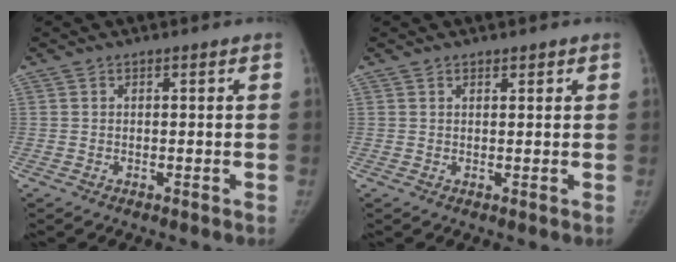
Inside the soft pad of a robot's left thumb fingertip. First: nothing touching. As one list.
[{"total": 0.8, "force": [0.6, 0.5, 0.1], "torque": [0.007, -0.004, 0.005]}]